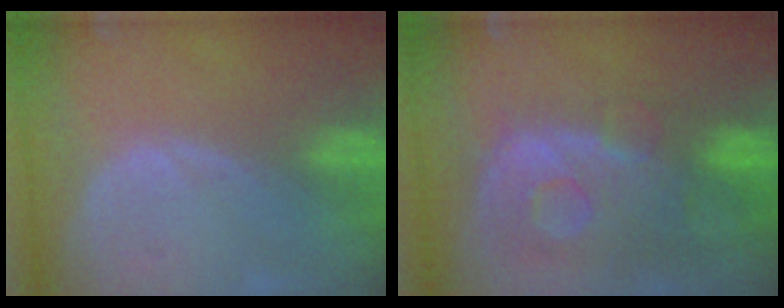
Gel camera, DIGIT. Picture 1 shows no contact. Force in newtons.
{"total": 12.1, "press": 10.1, "slide": 6.7}